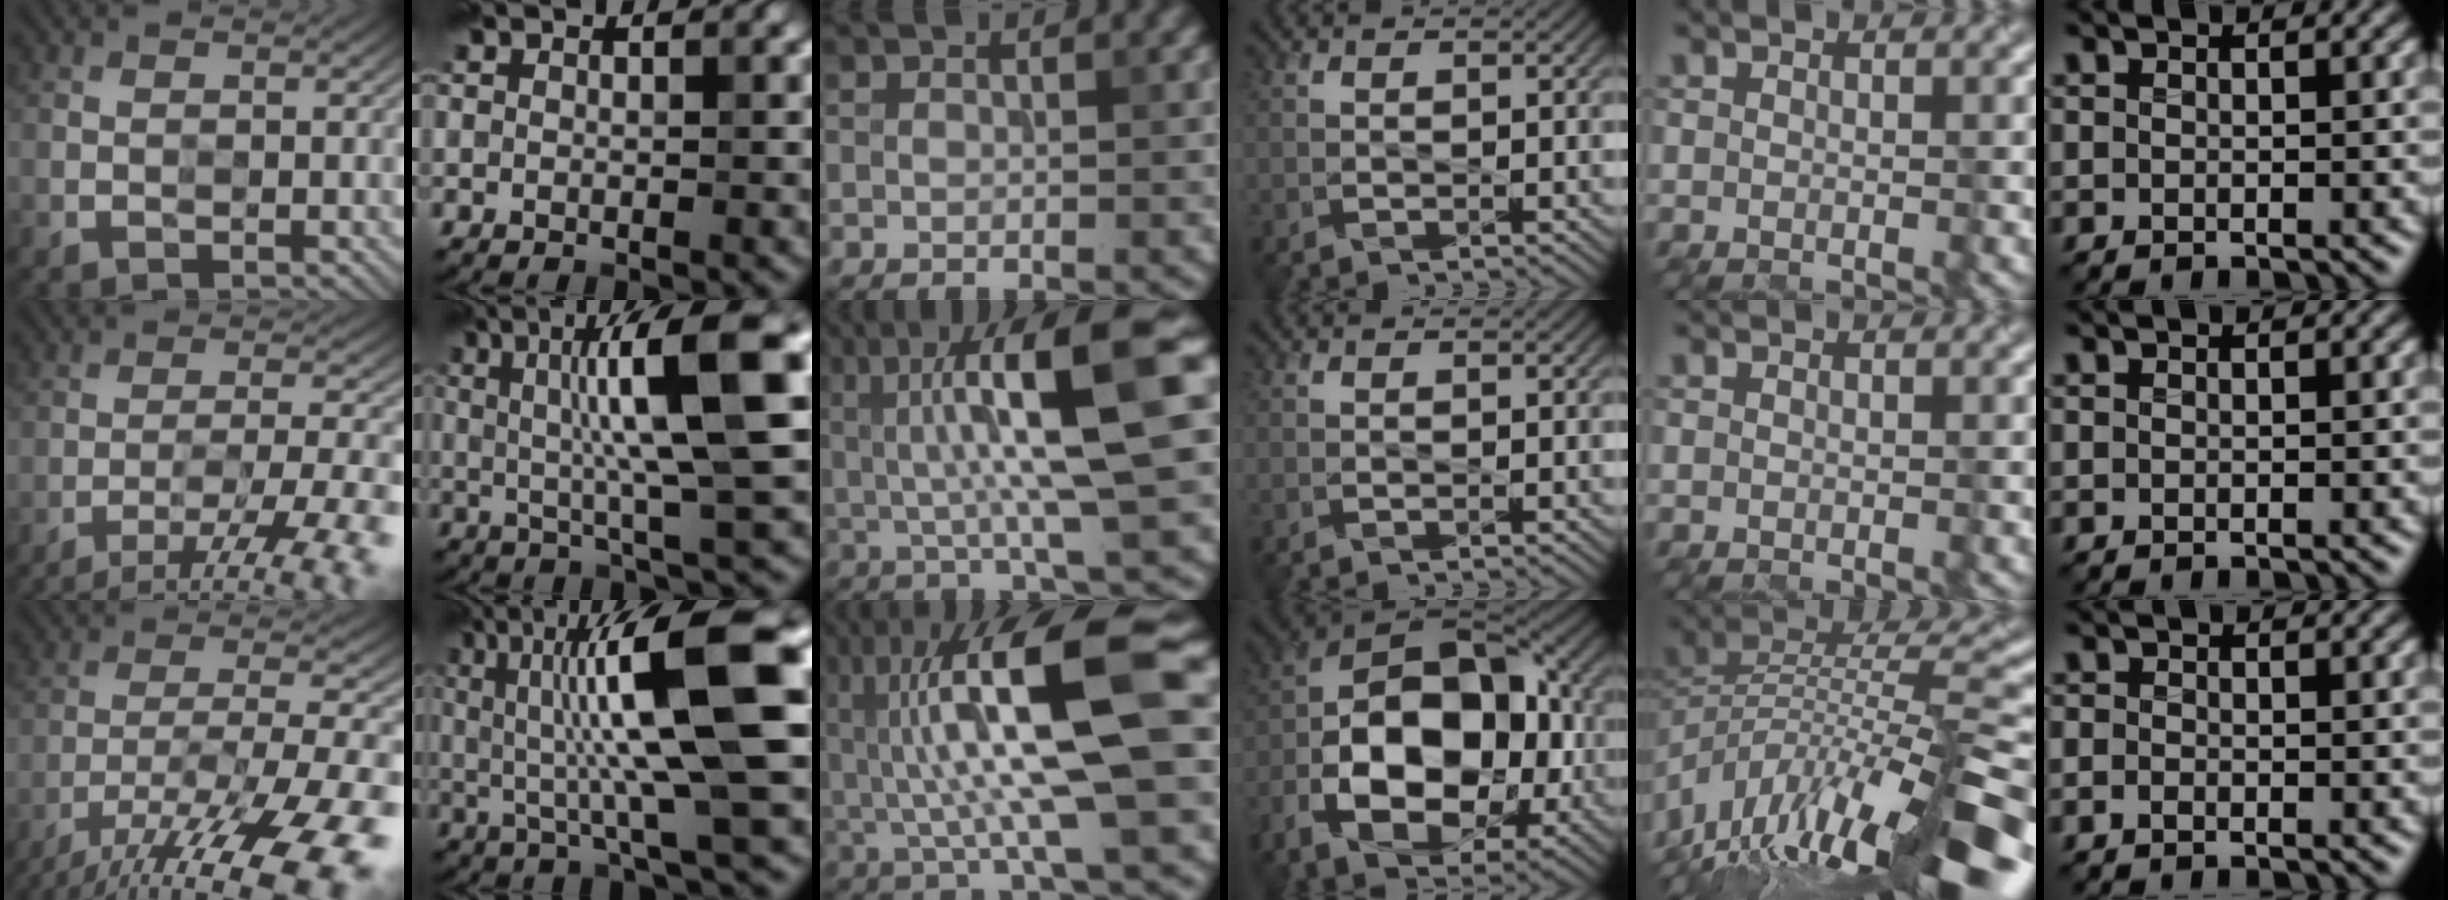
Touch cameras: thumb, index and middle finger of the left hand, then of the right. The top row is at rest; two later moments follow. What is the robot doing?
{"motion": "wipe", "object": "glass cup"}